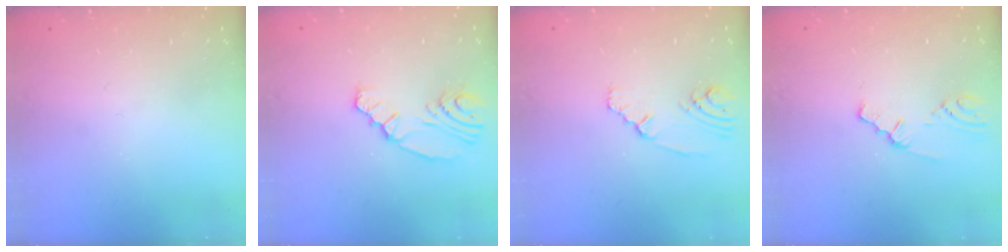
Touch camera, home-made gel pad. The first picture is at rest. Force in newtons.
{"total": 5.9, "press": 4.0, "slide": 4.3}
{"total": 2.2, "press": 2.2, "slide": 0.5}
{"total": 1.8, "press": 1.7, "slide": 0.3}